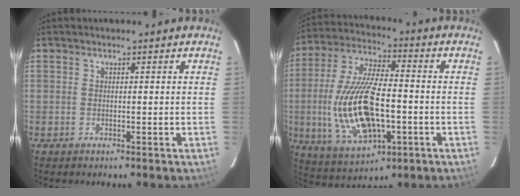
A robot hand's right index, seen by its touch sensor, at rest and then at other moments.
{"total": 19.1, "force": [-3.2, 8.2, 16.9], "torque": [-0.357, -0.008, -0.044]}